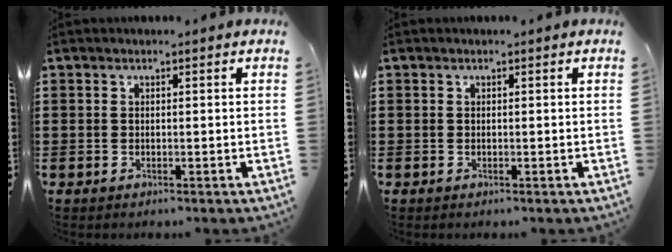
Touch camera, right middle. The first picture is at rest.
{"total": 0.0}